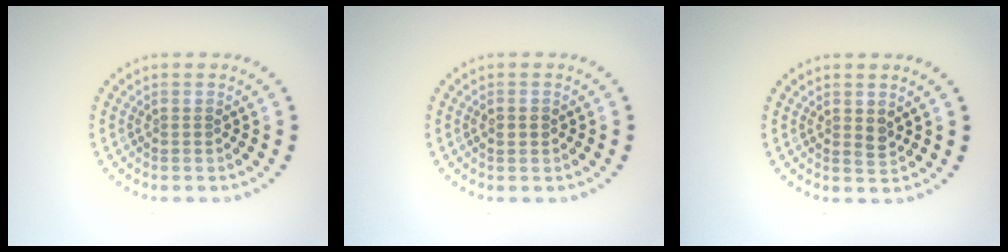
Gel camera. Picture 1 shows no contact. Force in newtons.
{"total": 1.2, "press": 1.2, "slide": 0.1}
{"total": 1.0, "press": 1.0, "slide": 0.3}